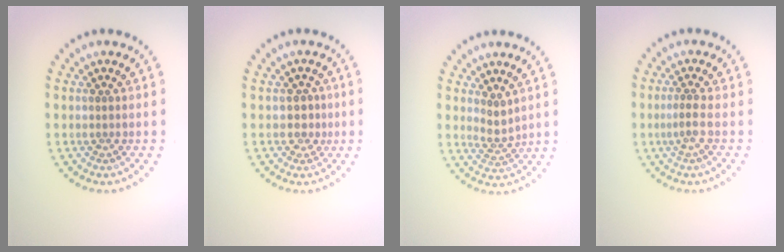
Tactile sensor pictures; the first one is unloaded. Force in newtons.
{"total": 1.8, "press": 1.4, "slide": 1.2}
{"total": 1.8, "press": 1.3, "slide": 1.2}
{"total": 1.5, "press": 1.0, "slide": 1.1}